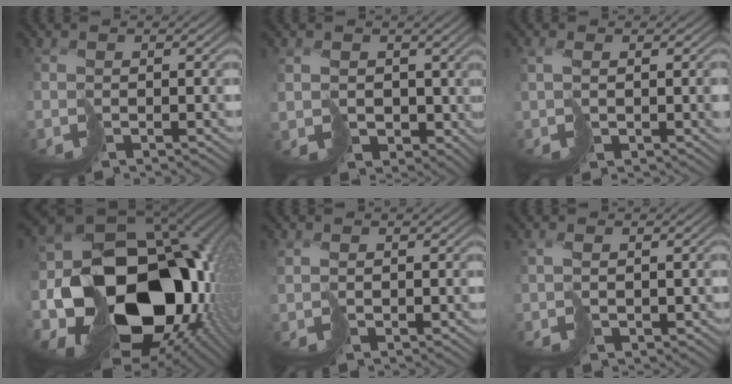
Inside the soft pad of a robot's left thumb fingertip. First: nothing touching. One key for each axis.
{"total": 5.0, "fx": 0.8, "fy": 4.4, "fz": 2.2, "tx": -0.063, "ty": -0.017, "tz": 0.016}
{"total": 2.4, "fx": 0.6, "fy": 1.2, "fz": 2.0, "tx": -0.038, "ty": 0.001, "tz": 0.019}
{"total": 21.1, "fx": -3.0, "fy": 14.5, "fz": 15.1, "tx": -0.315, "ty": -0.039, "tz": -0.011}
{"total": 1.6, "fx": 1.0, "fy": 1.0, "fz": 0.6, "tx": -0.027, "ty": -0.003, "tz": 0.022}
{"total": 2.5, "fx": 0.6, "fy": 1.2, "fz": 2.1, "tx": -0.044, "ty": 0.000, "tz": 0.020}